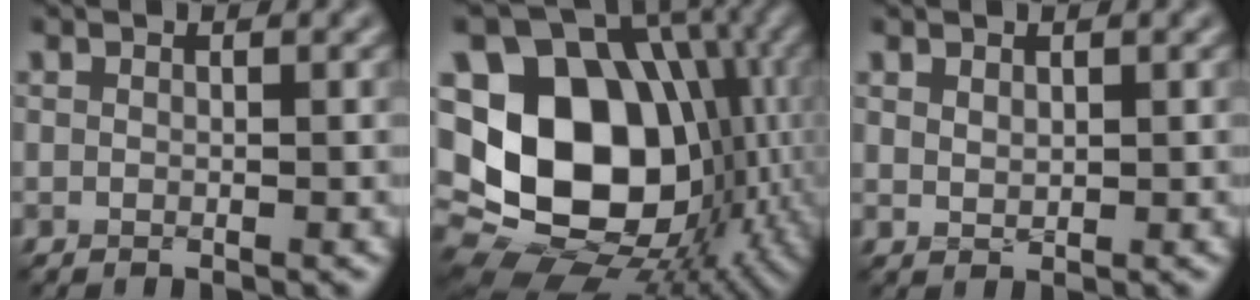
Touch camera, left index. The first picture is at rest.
{"total": 18.4, "force": [-0.7, 14.1, 11.8], "torque": [-0.189, -0.005, 0.008]}
{"total": 0.9, "force": [0.7, 0.5, 0.4], "torque": [-0.011, 0.000, 0.017]}